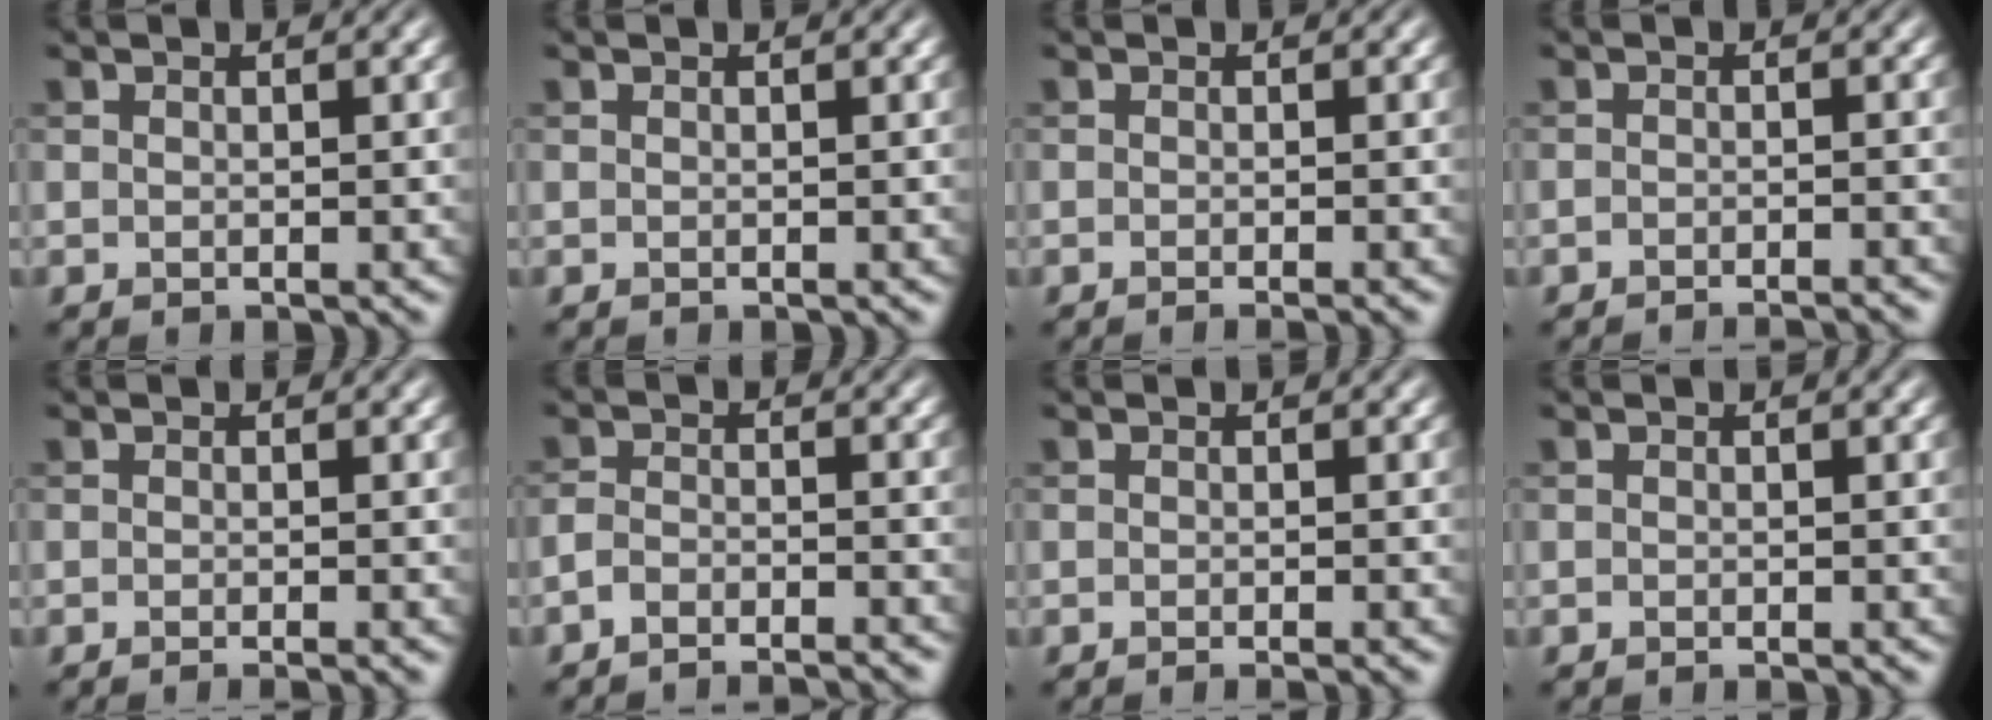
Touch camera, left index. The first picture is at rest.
{"total": 0.0}
{"total": 1.7, "force": [-0.7, 0.6, 1.5], "torque": [-0.003, -0.007, -0.012]}
{"total": 3.0, "force": [-2.7, 0.3, 1.2], "torque": [-0.012, 0.008, -0.041]}
{"total": 2.0, "force": [-0.9, 0.6, 1.7], "torque": [-0.005, -0.005, -0.015]}
{"total": 3.7, "force": [-3.5, 0.5, 1.2], "torque": [-0.023, 0.002, -0.061]}
{"total": 1.7, "force": [-0.8, 0.5, 1.4], "torque": [-0.004, -0.005, -0.014]}
{"total": 0.5, "force": [-0.4, 0.0, 0.3], "torque": [0.000, -0.001, -0.008]}